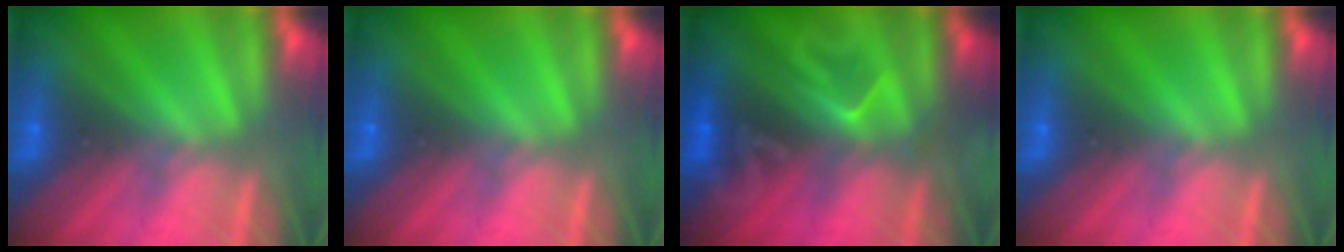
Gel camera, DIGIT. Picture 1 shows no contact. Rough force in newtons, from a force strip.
{"total": 0.0}
{"total": 2.4}
{"total": 0.0}